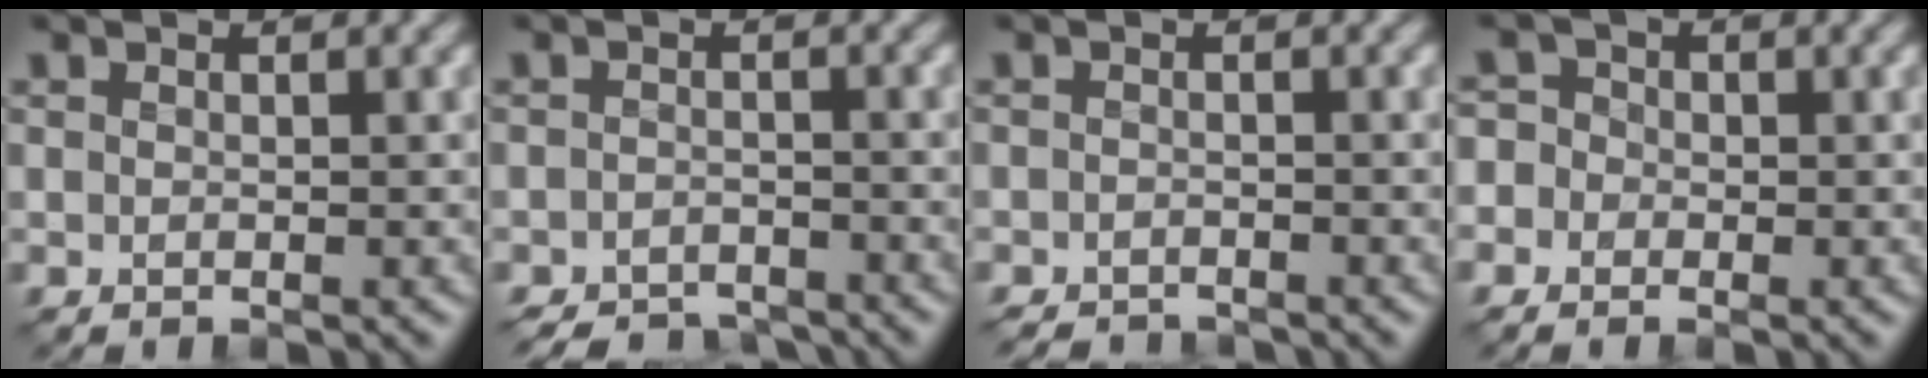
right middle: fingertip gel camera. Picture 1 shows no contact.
{"total": 3.1, "force": [-3.0, 0.8, 0.4], "torque": [0.001, -0.002, -0.054]}
{"total": 1.6, "force": [-1.6, 0.2, 0.0], "torque": [0.005, -0.002, -0.029]}
{"total": 3.9, "force": [-1.0, 3.7, 1.1], "torque": [-0.005, 0.021, -0.054]}